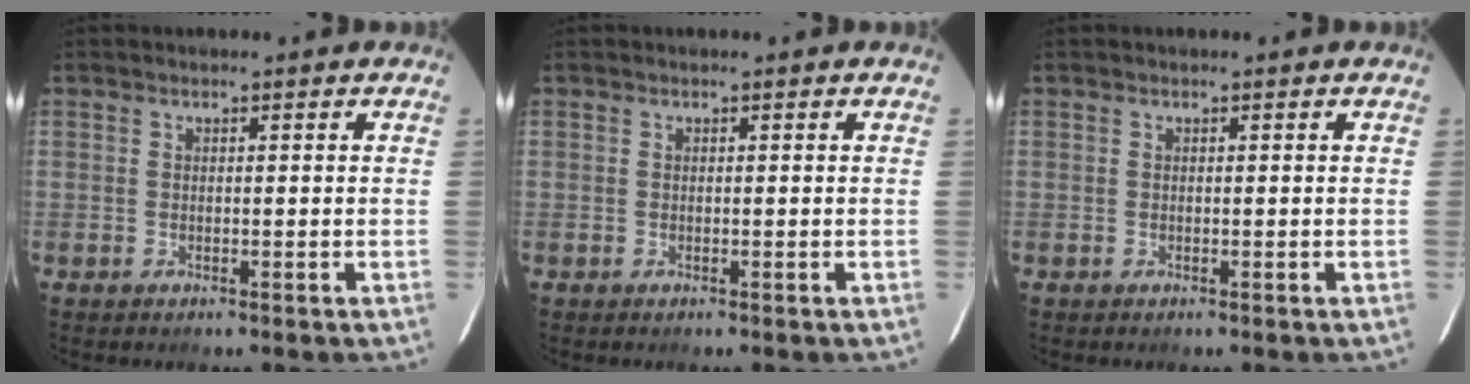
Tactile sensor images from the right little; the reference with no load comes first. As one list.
[{"total": 0.0}, {"total": 0.0}]